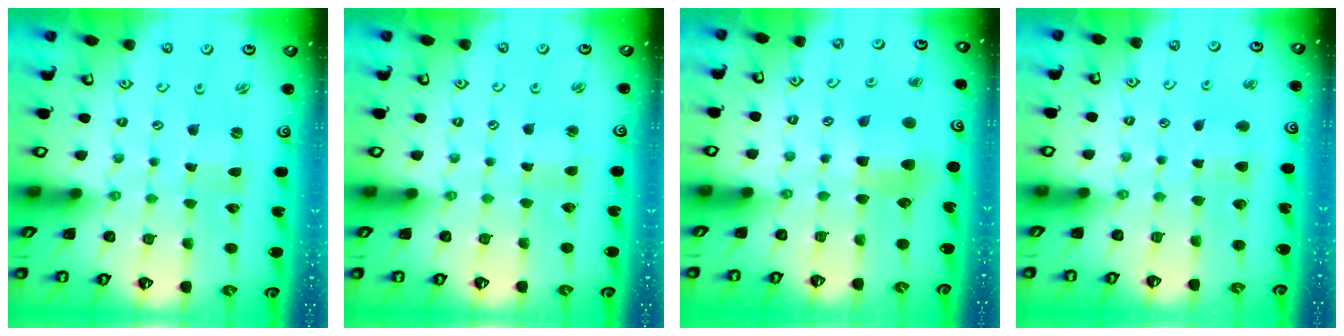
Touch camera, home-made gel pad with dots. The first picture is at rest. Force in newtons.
{"total": 1.2, "press": 1.2, "slide": 0.2}
{"total": 6.4, "press": 6.4, "slide": 0.5}
{"total": 4.9, "press": 4.8, "slide": 1.1}